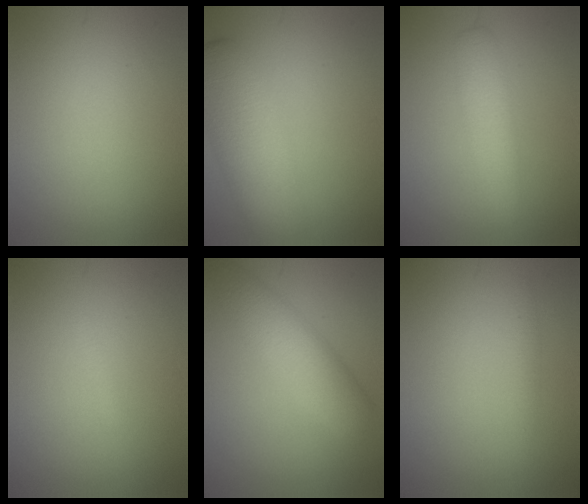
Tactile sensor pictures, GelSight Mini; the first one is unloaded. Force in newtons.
{"total": 7.0, "press": 7.0, "slide": 0.3}
{"total": 3.0, "press": 3.0, "slide": 0.1}
{"total": 0.5, "press": 0.5, "slide": 0.1}
{"total": 5.0, "press": 5.0, "slide": 0.1}
{"total": 0.9, "press": 0.9, "slide": 0.0}